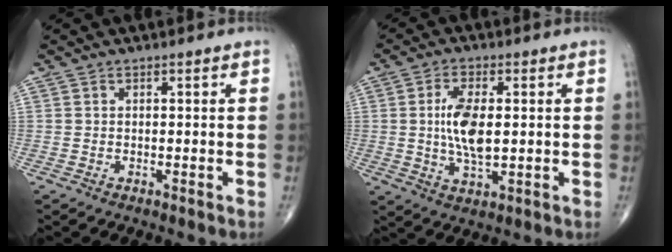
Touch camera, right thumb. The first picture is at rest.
{"total": 8.8, "force": [0.6, 3.9, 7.8], "torque": [-0.152, -0.007, 0.011]}